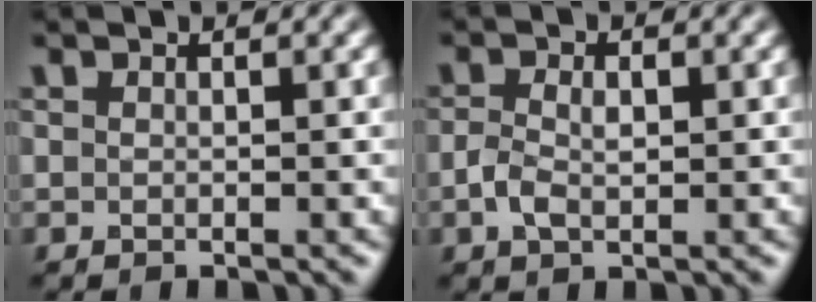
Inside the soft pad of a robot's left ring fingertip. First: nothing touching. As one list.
[{"total": 2.4, "force": [-0.3, 1.5, 1.9], "torque": [-0.041, 0.000, -0.007]}]